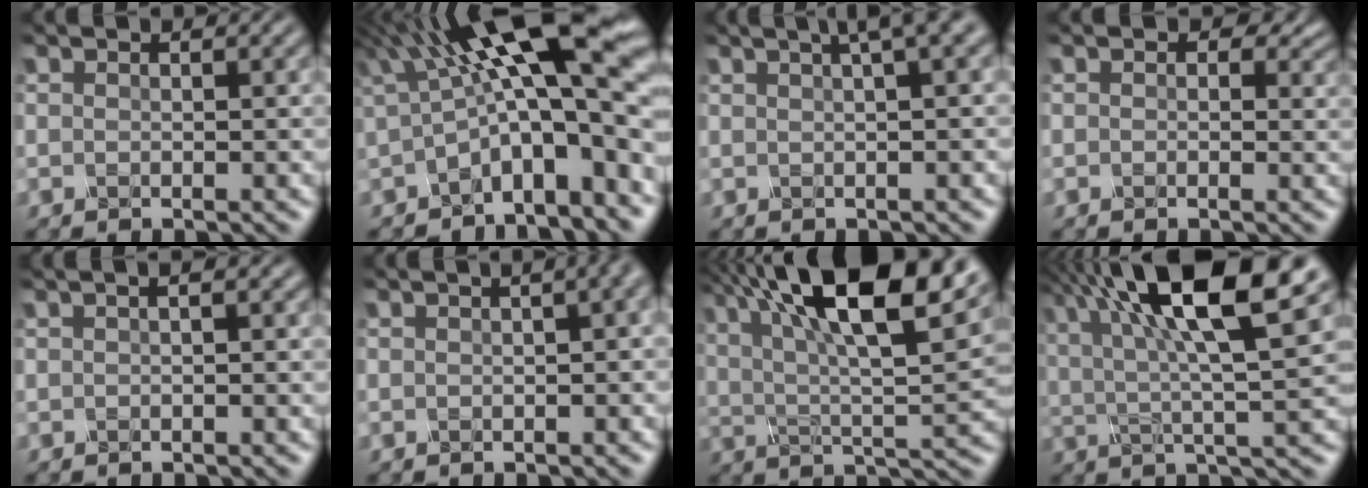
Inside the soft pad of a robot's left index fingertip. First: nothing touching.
{"total": 15.4, "force": [2.2, 4.5, 14.5], "torque": [-0.207, 0.017, 0.038]}
{"total": 4.0, "force": [2.3, 0.8, 3.2], "torque": [-0.033, 0.018, 0.028]}
{"total": 2.5, "force": [1.1, 1.8, 1.4], "torque": [-0.014, -0.006, 0.006]}
{"total": 1.8, "force": [0.6, 0.6, 1.5], "torque": [-0.019, 0.003, 0.001]}
{"total": 9.9, "force": [2.4, 5.3, 8.0], "torque": [-0.026, 0.058, 0.001]}
{"total": 16.1, "force": [8.3, 5.3, 12.8], "torque": [-0.208, 0.019, 0.126]}
{"total": 13.5, "force": [6.0, 3.3, 11.6], "torque": [-0.191, 0.019, 0.095]}